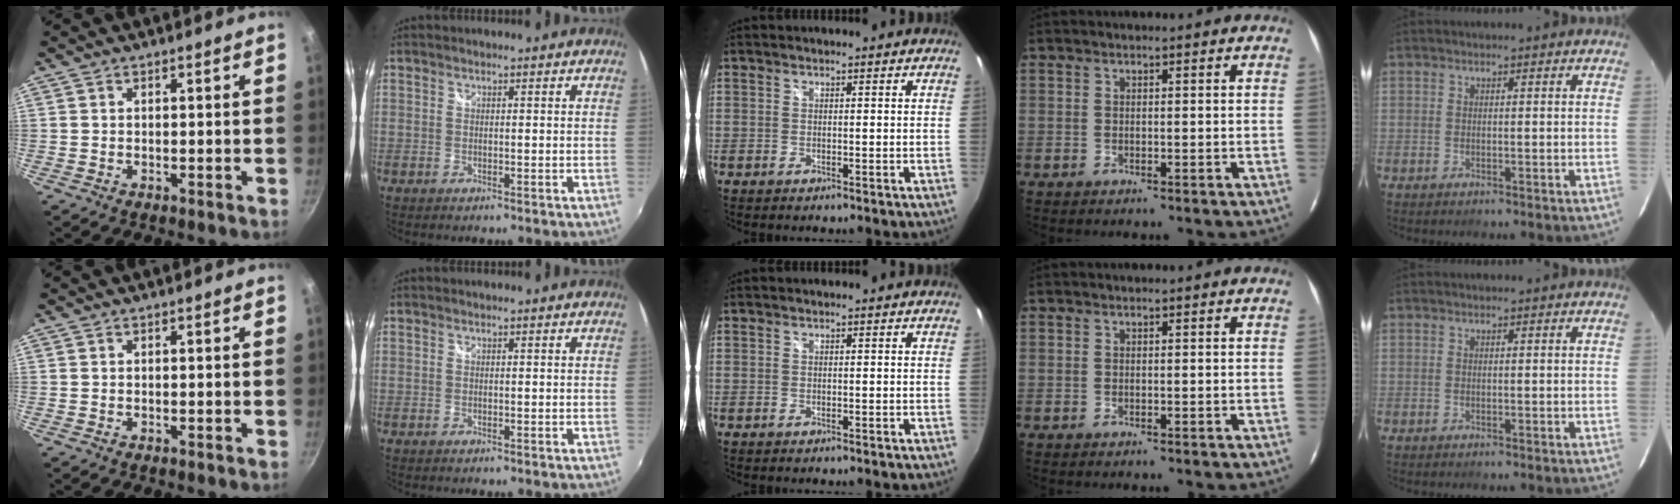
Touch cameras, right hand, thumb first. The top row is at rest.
{}